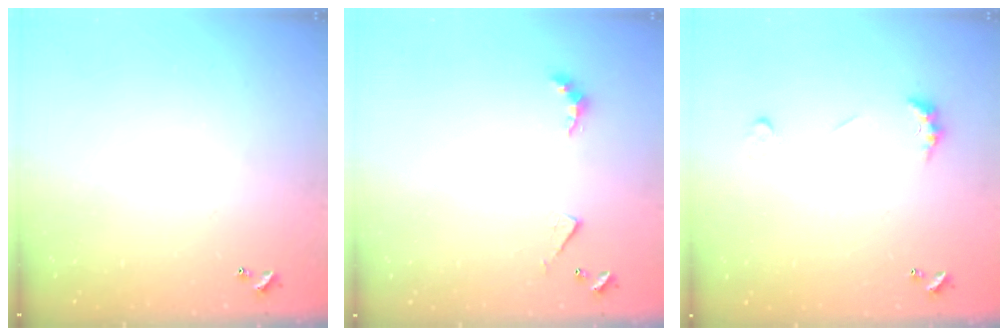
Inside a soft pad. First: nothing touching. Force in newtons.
{"total": 4.5, "press": 4.5, "slide": 0.8}
{"total": 2.5, "press": 2.4, "slide": 0.7}